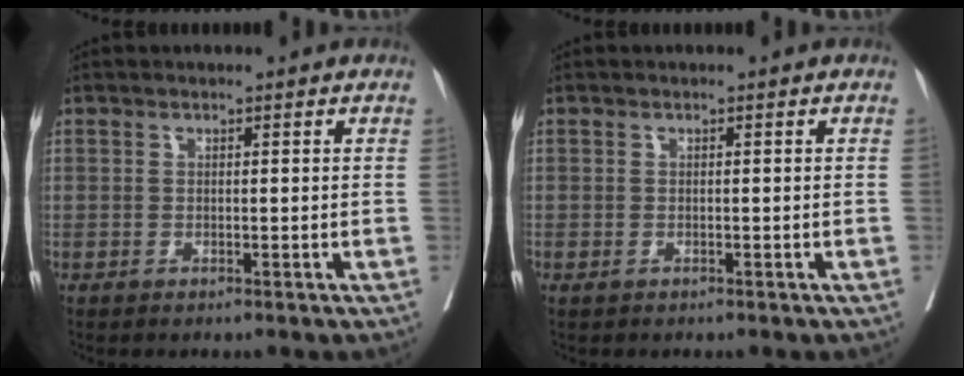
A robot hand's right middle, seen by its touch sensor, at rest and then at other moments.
{"total": 0.7, "force": [-0.3, 0.4, 0.6], "torque": [-0.012, -0.003, 0.000]}